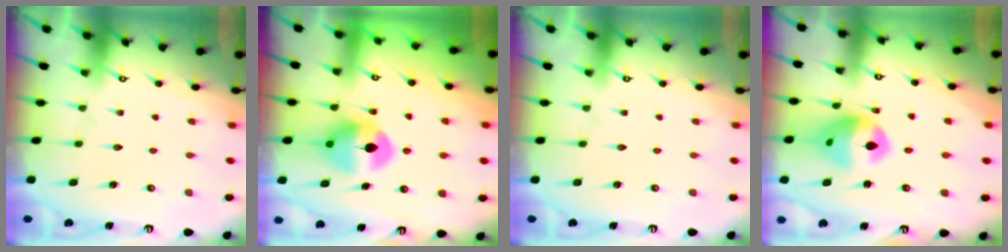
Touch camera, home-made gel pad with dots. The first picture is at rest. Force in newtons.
{"total": 11.3, "press": 11.3, "slide": 0.5}
{"total": 0.0}
{"total": 12.9, "press": 12.8, "slide": 1.3}